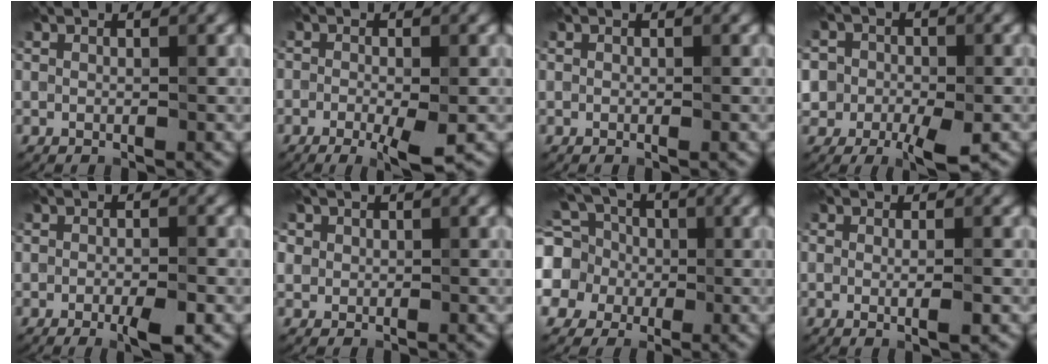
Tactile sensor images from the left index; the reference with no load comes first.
{"total": 3.6, "force": [-1.5, 0.9, 3.1], "torque": [-0.052, -0.008, -0.029]}
{"total": 0.0}
{"total": 7.1, "force": [-2.6, 5.5, 3.8], "torque": [-0.043, -0.007, -0.056]}
{"total": 2.8, "force": [-1.3, 0.8, 2.3], "torque": [-0.037, -0.003, -0.022]}
{"total": 1.8, "force": [0.9, 1.5, 0.4], "torque": [-0.007, 0.001, 0.024]}
{"total": 10.1, "force": [1.2, 8.9, 4.7], "torque": [-0.117, 0.019, -0.018]}
{"total": 1.6, "force": [-0.2, 0.3, 1.6], "torque": [-0.026, -0.006, -0.004]}